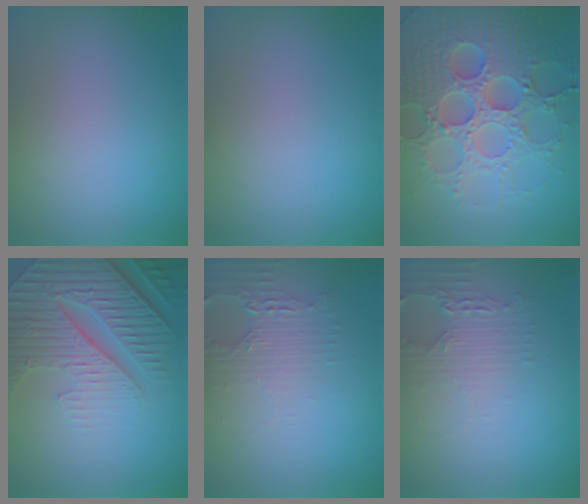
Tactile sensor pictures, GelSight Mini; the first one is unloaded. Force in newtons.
{"total": 0.0}
{"total": 8.1, "press": 7.9, "slide": 1.7}
{"total": 8.6, "press": 6.1, "slide": 6.1}
{"total": 2.2, "press": 2.1, "slide": 0.6}
{"total": 2.2, "press": 2.1, "slide": 0.6}